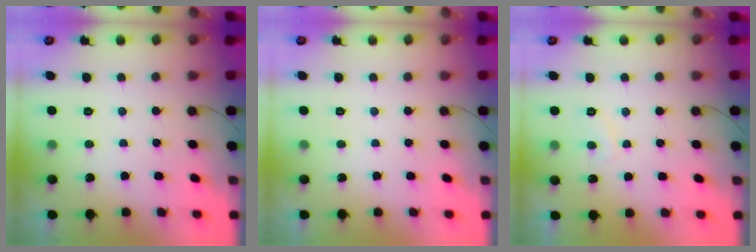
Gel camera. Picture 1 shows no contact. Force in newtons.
{"total": 0.0}
{"total": 2.4, "press": 2.3, "slide": 0.5}